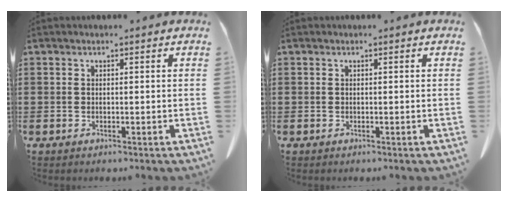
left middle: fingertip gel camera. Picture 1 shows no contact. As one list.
[{"total": 0.0}]